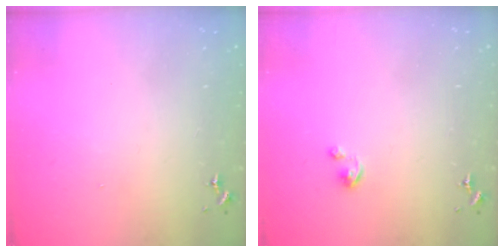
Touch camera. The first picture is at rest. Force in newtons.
{"total": 2.7, "press": 2.7, "slide": 0.3}